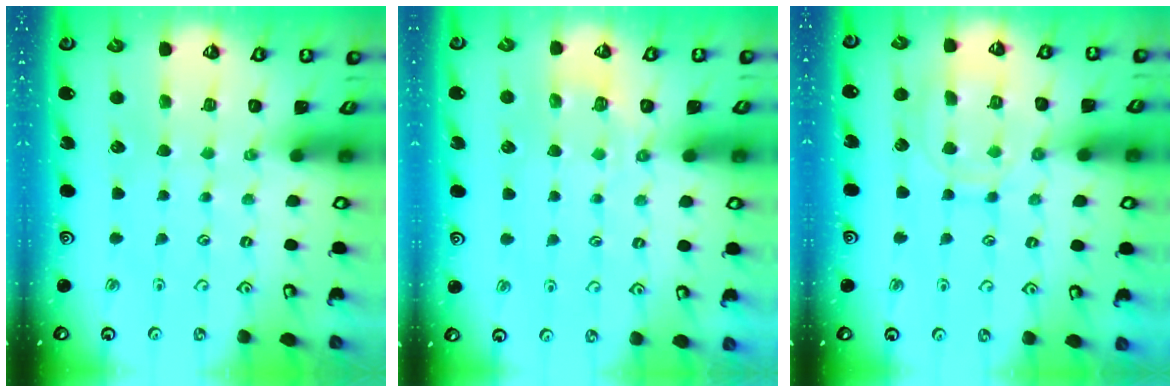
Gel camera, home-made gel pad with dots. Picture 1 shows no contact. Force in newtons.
{"total": 3.0, "press": 2.5, "slide": 1.6}
{"total": 11.8, "press": 11.8, "slide": 0.8}